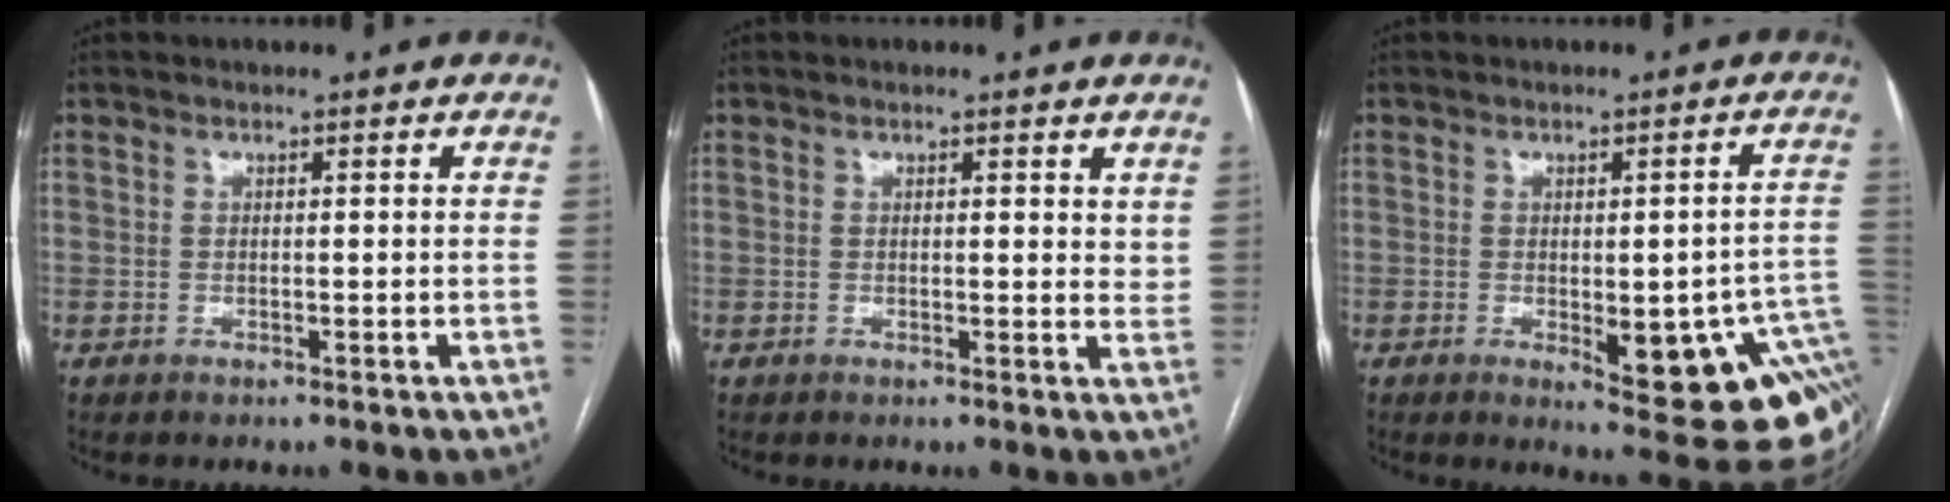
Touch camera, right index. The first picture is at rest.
{"total": 2.5, "force": [1.6, 1.1, 1.6], "torque": [-0.016, -0.007, 0.017]}
{"total": 16.2, "force": [-4.7, 4.9, 14.7], "torque": [-0.089, 0.016, -0.042]}